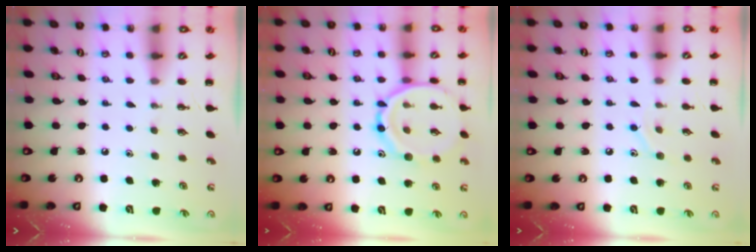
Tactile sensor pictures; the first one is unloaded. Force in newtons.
{"total": 14.3, "press": 14.2, "slide": 0.8}
{"total": 7.8, "press": 7.6, "slide": 1.6}